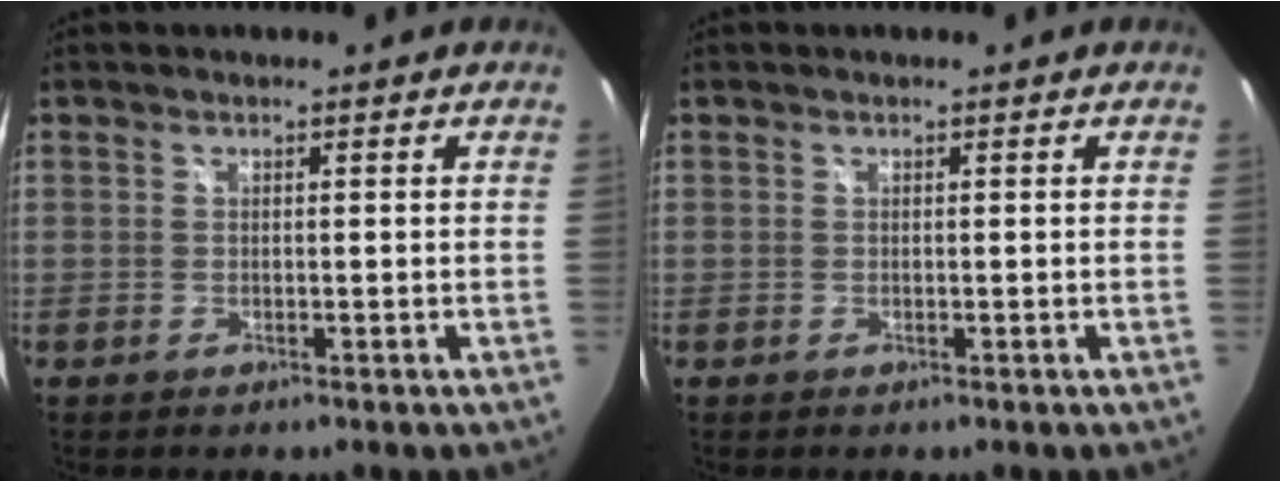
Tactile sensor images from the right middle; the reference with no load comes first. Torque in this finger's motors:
{"motor_torque": [-0.03, 0.03, 0.00, 0.00]}